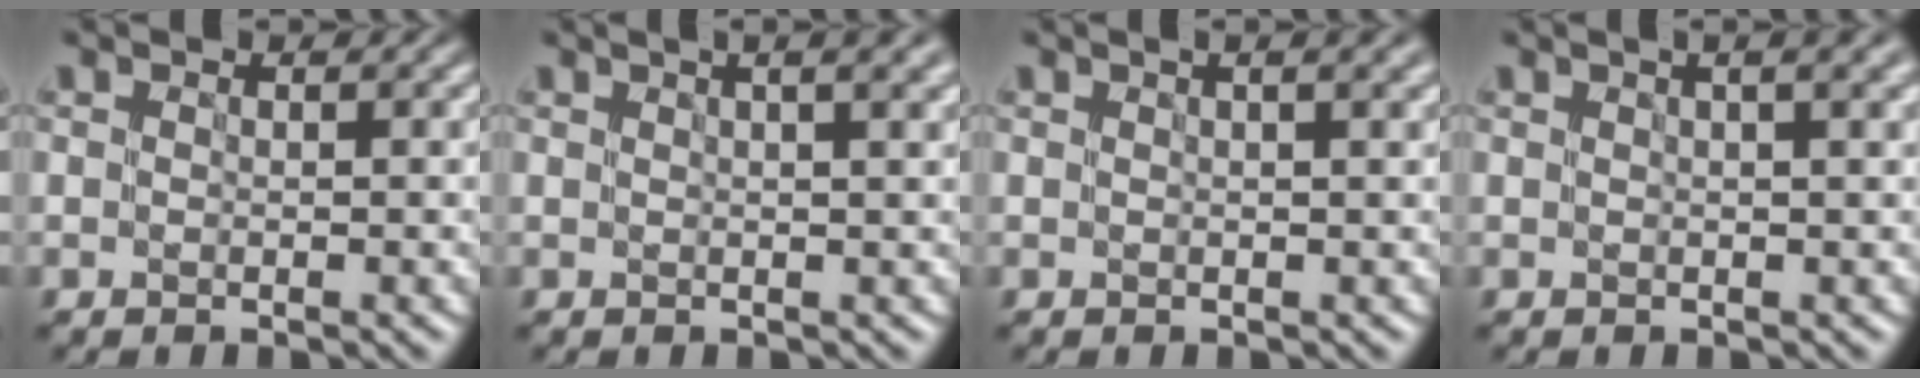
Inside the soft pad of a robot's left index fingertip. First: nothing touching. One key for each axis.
{"total": 3.5, "fx": 1.8, "fy": 1.1, "fz": 2.8, "tx": -0.026, "ty": 0.011, "tz": 0.008}
{"total": 2.2, "fx": 1.2, "fy": 0.4, "fz": 1.8, "tx": -0.024, "ty": 0.004, "tz": 0.011}
{"total": 3.1, "fx": 1.5, "fy": 0.8, "fz": 2.6, "tx": -0.030, "ty": 0.009, "tz": 0.008}